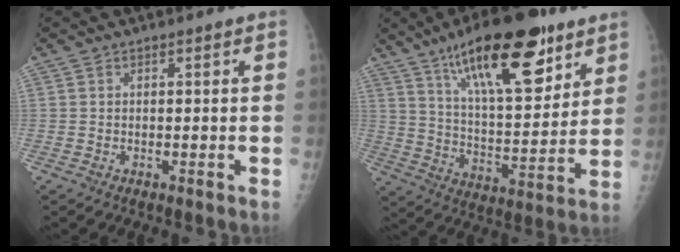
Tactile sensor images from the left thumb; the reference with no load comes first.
{"total": 23.6, "force": [13.6, 8.4, 17.4], "torque": [-0.250, -0.053, 0.229]}